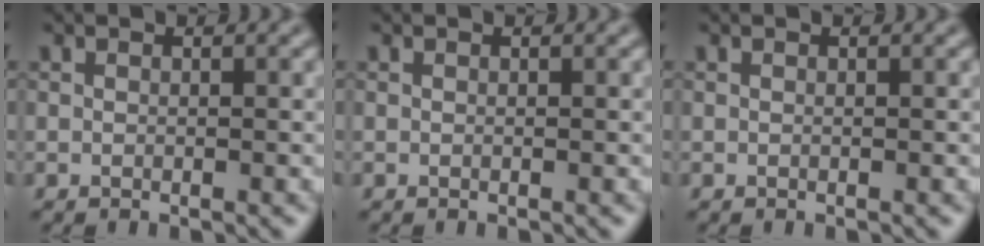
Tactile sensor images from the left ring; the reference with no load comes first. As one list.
[{"total": 0.0}, {"total": 0.0}]